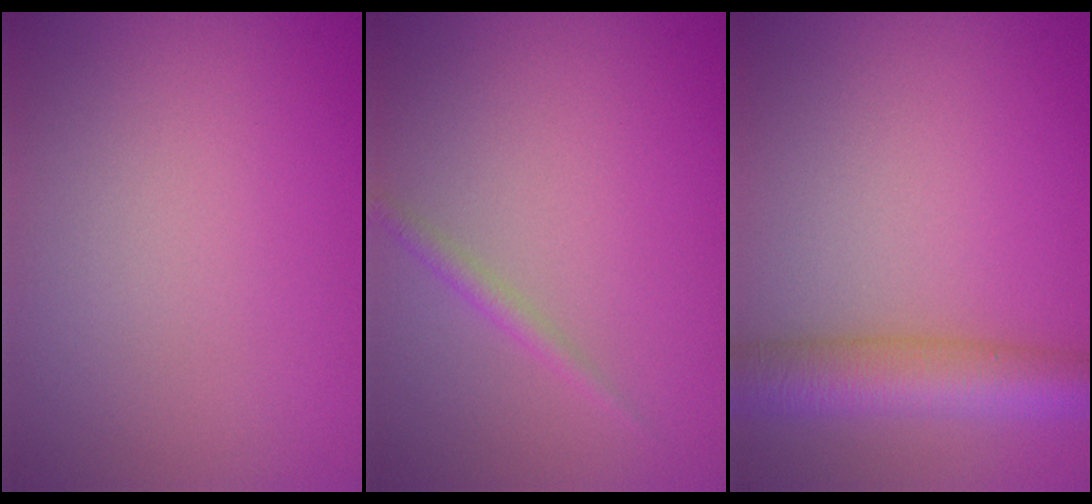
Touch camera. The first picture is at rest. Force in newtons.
{"total": 1.1, "press": 1.1, "slide": 0.1}
{"total": 5.9, "press": 5.9, "slide": 0.2}